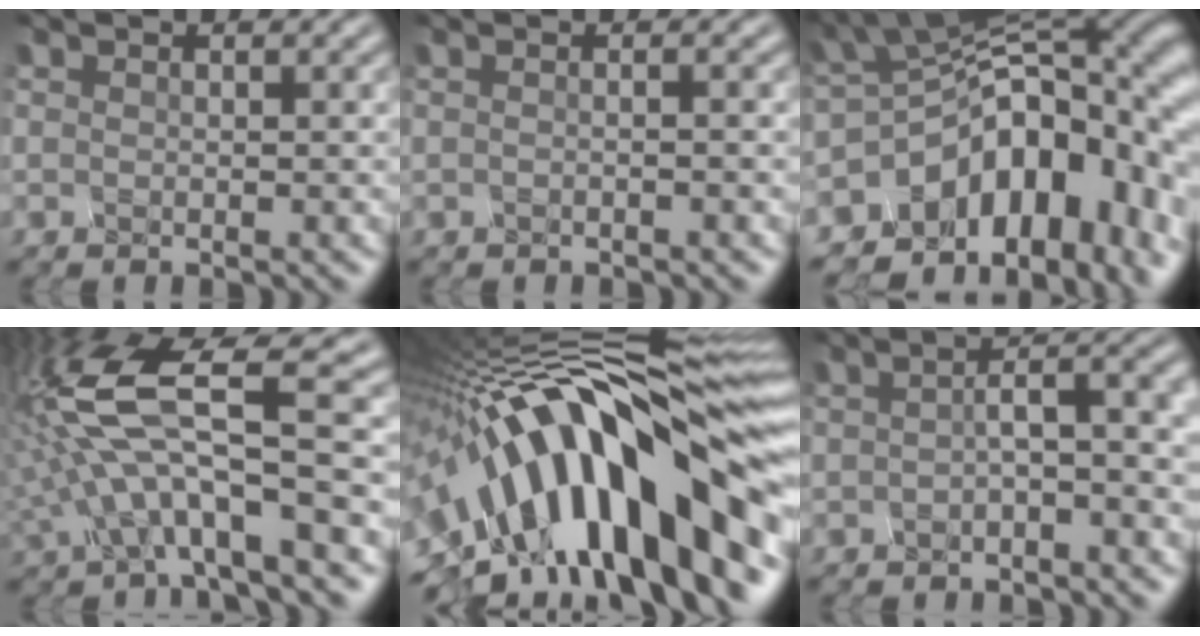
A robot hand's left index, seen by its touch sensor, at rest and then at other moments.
{"total": 2.8, "force": [0.8, 1.6, 2.2], "torque": [-0.014, 0.018, -0.018]}
{"total": 15.6, "force": [-5.7, 9.2, 11.3], "torque": [-0.110, -0.005, -0.083]}
{"total": 11.1, "force": [-1.1, 3.6, 10.4], "torque": [-0.211, 0.011, -0.032]}
{"total": 17.6, "force": [-4.6, 6.9, 15.5], "torque": [-0.214, 0.052, -0.099]}
{"total": 4.4, "force": [-0.2, 1.2, 4.3], "torque": [-0.062, 0.015, -0.012]}